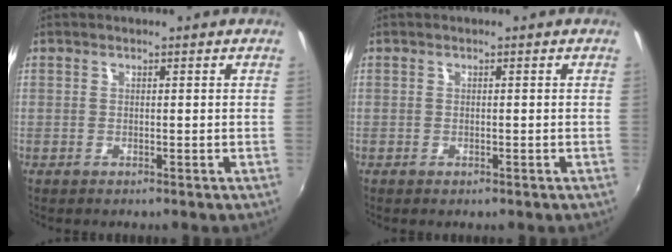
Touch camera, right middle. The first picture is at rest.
{"total": 0.6, "force": [-0.4, 0.3, 0.2], "torque": [-0.005, -0.003, -0.007]}